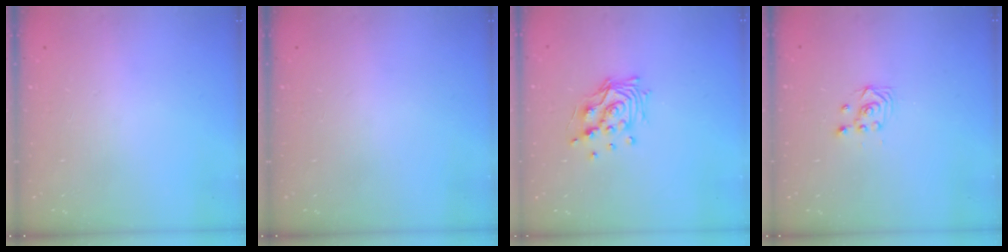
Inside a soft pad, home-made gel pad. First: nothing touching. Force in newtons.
{"total": 0.0}
{"total": 11.7, "press": 11.7, "slide": 0.9}
{"total": 3.4, "press": 3.4, "slide": 0.5}